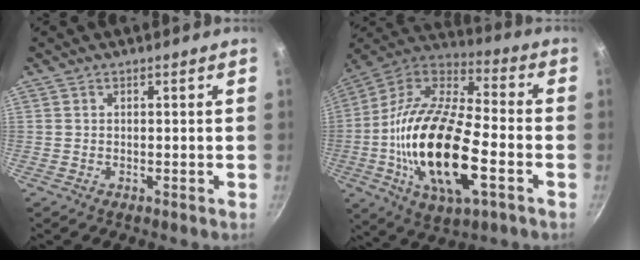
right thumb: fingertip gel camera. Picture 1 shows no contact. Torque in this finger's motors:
{"motor_torque": [-0.08, 2.15, 2.21, -0.56, 0.37]}